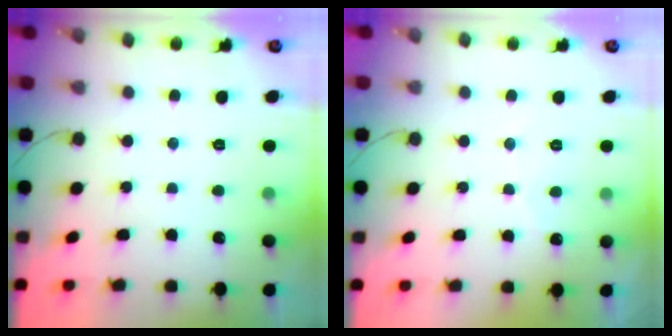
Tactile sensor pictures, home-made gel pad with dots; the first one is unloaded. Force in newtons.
{"total": 2.5, "press": 2.5, "slide": 0.2}